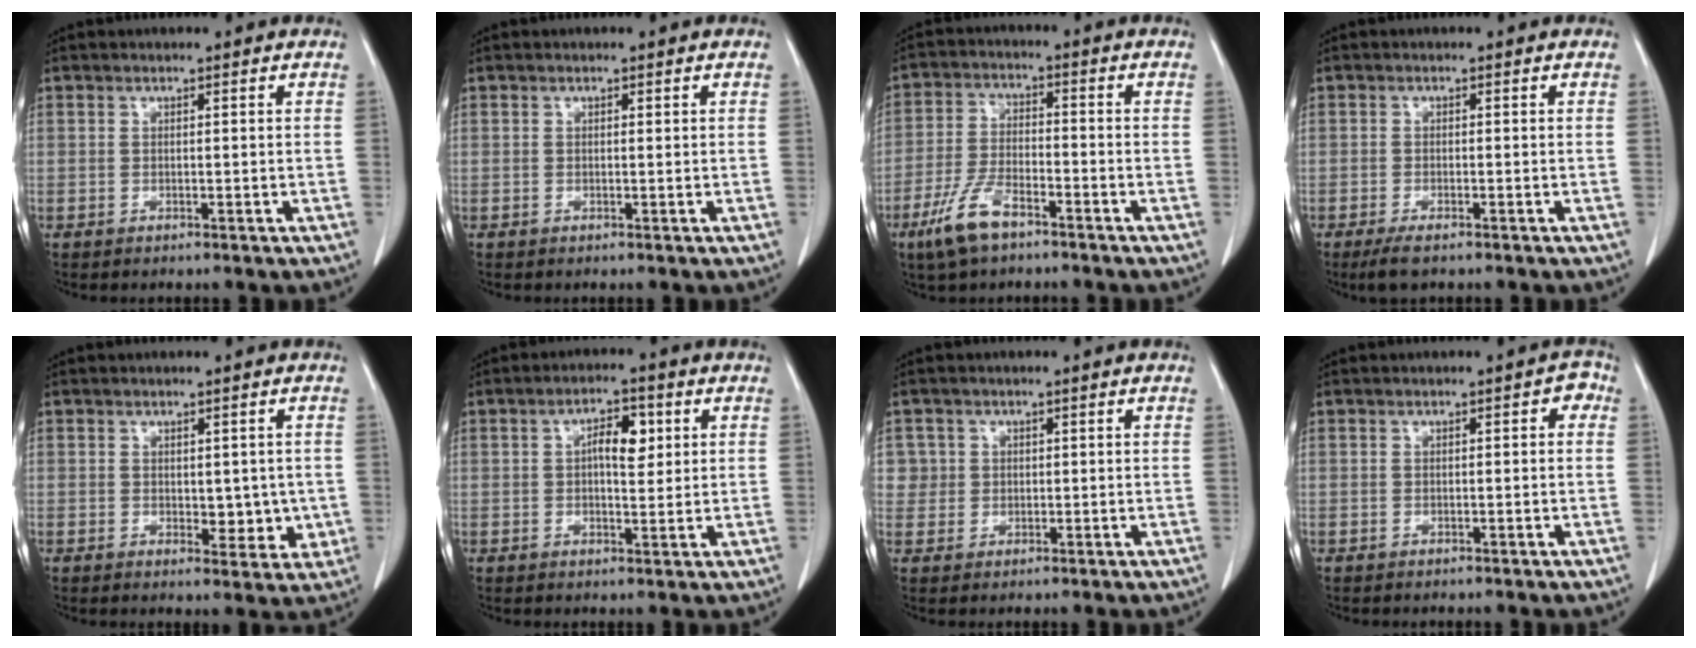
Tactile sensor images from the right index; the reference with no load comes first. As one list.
[{"total": 0.0}, {"total": 7.9, "force": [-5.2, 2.6, 5.4], "torque": [-0.125, -0.010, -0.097]}, {"total": 3.0, "force": [-2.2, 0.6, 2.1], "torque": [-0.045, -0.009, -0.034]}, {"total": 4.5, "force": [-0.1, 2.6, 3.7], "torque": [-0.034, -0.006, 0.007]}, {"total": 5.1, "force": [1.2, 2.0, 4.5], "torque": [-0.074, 0.010, 0.020]}, {"total": 2.8, "force": [0.7, 2.7, -0.3], "torque": [0.026, 0.003, 0.009]}, {"total": 1.8, "force": [0.2, 0.8, 1.6], "torque": [-0.009, 0.007, -0.003]}]